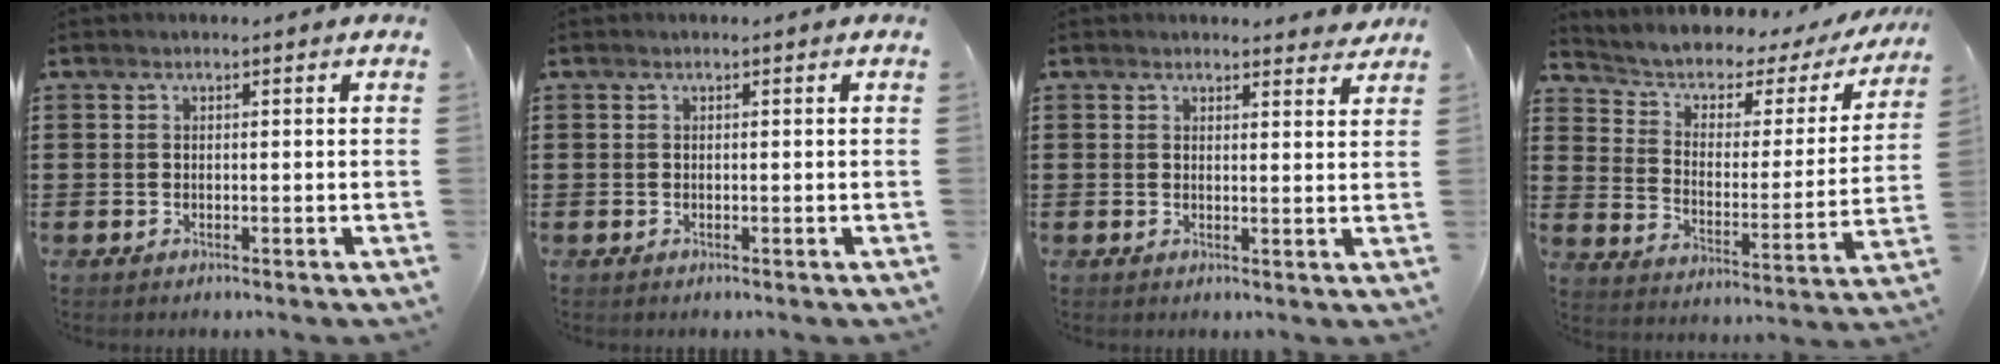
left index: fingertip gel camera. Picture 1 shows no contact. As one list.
[{"total": 0.0}, {"total": 2.3, "force": [2.2, 0.3, 0.4], "torque": [-0.005, -0.005, 0.041]}, {"total": 3.3, "force": [2.0, 2.1, 1.6], "torque": [-0.049, -0.020, 0.024]}]